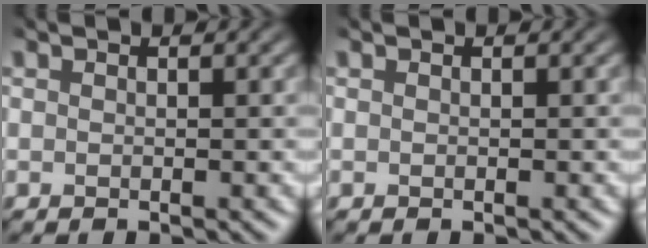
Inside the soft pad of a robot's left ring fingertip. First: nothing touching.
{"total": 0.0}